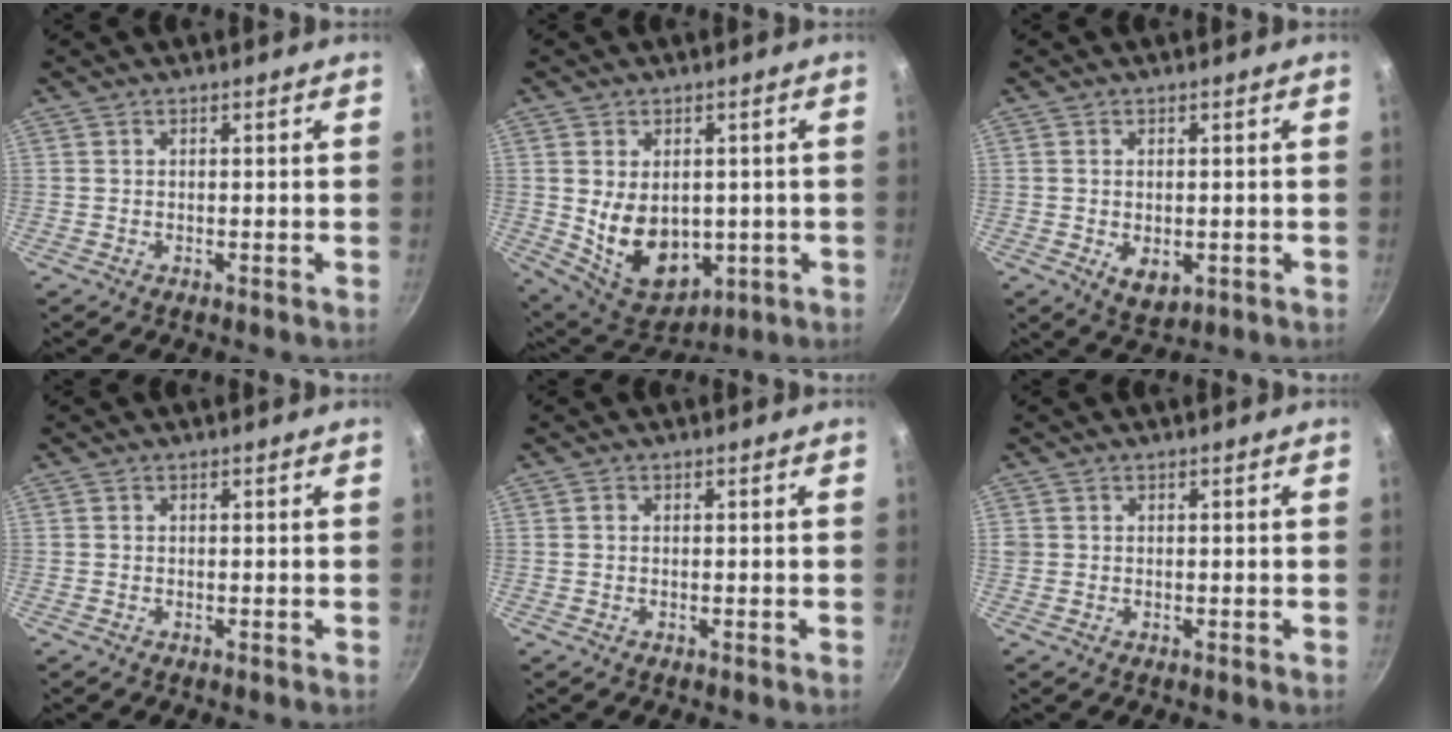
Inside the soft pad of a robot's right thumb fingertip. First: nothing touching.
{"total": 13.3, "force": [-0.3, 9.4, 9.3], "torque": [-0.121, -0.021, 0.027]}
{"total": 4.8, "force": [-0.8, 3.1, 3.6], "torque": [-0.055, -0.014, -0.007]}
{"total": 0.0}
{"total": 0.5, "force": [0.0, 0.5, 0.2], "torque": [-0.003, 0.004, -0.002]}
{"total": 0.9, "force": [0.1, 0.9, 0.2], "torque": [-0.003, 0.003, 0.000]}